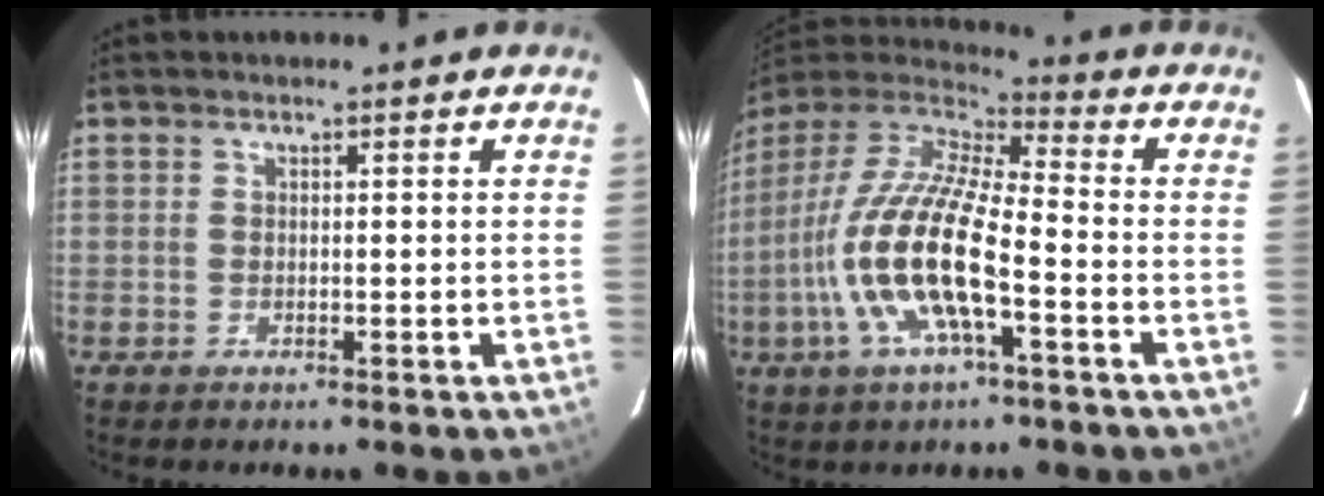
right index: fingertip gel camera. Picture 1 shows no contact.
{"total": 18.7, "force": [-5.7, 5.1, 17.1], "torque": [-0.341, -0.016, -0.118]}